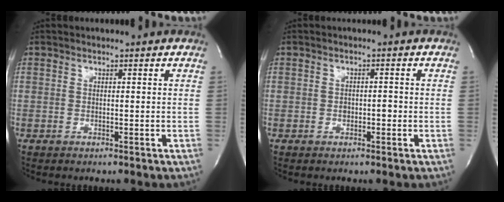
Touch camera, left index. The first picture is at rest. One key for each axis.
{"total": 1.5, "fx": -0.7, "fy": 0.9, "fz": 1.0, "tx": -0.013, "ty": 0.000, "tz": -0.010}